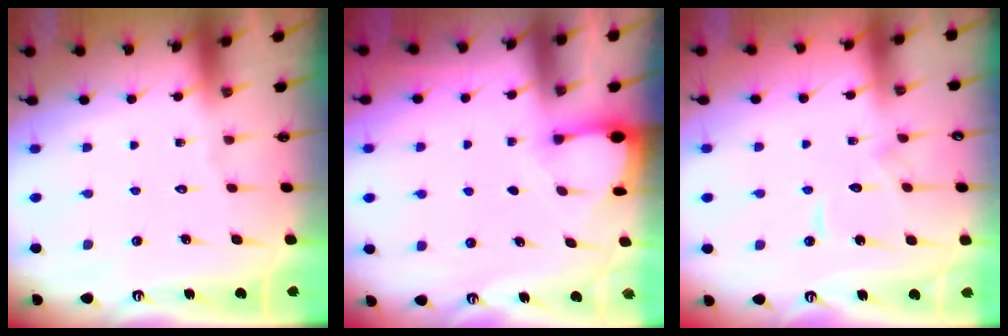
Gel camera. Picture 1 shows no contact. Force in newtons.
{"total": 2.0, "press": 2.0, "slide": 0.4}
{"total": 6.1, "press": 6.1, "slide": 0.6}